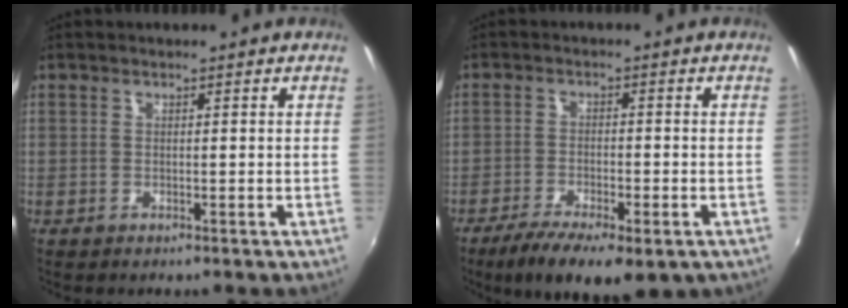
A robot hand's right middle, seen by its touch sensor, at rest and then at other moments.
{"total": 12.3, "force": [-7.7, 4.4, 8.5], "torque": [-0.171, -0.039, -0.122]}